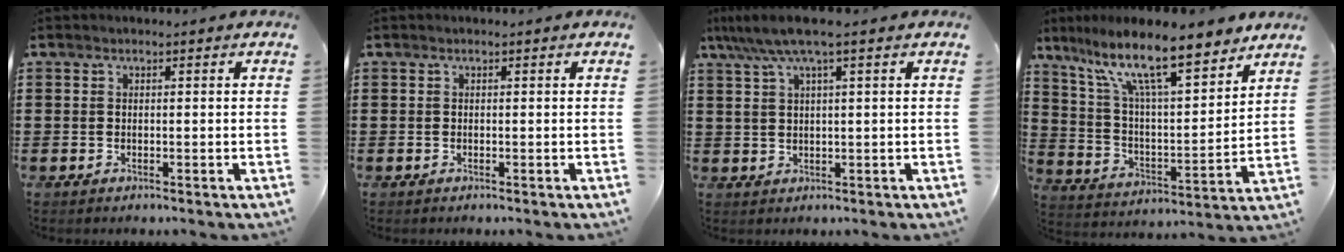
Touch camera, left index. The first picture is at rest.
{"total": 0.0}
{"total": 5.0, "force": [2.6, 0.4, 4.3], "torque": [-0.096, 0.001, 0.042]}
{"total": 13.6, "force": [10.0, 2.9, 8.7], "torque": [-0.190, -0.045, 0.171]}